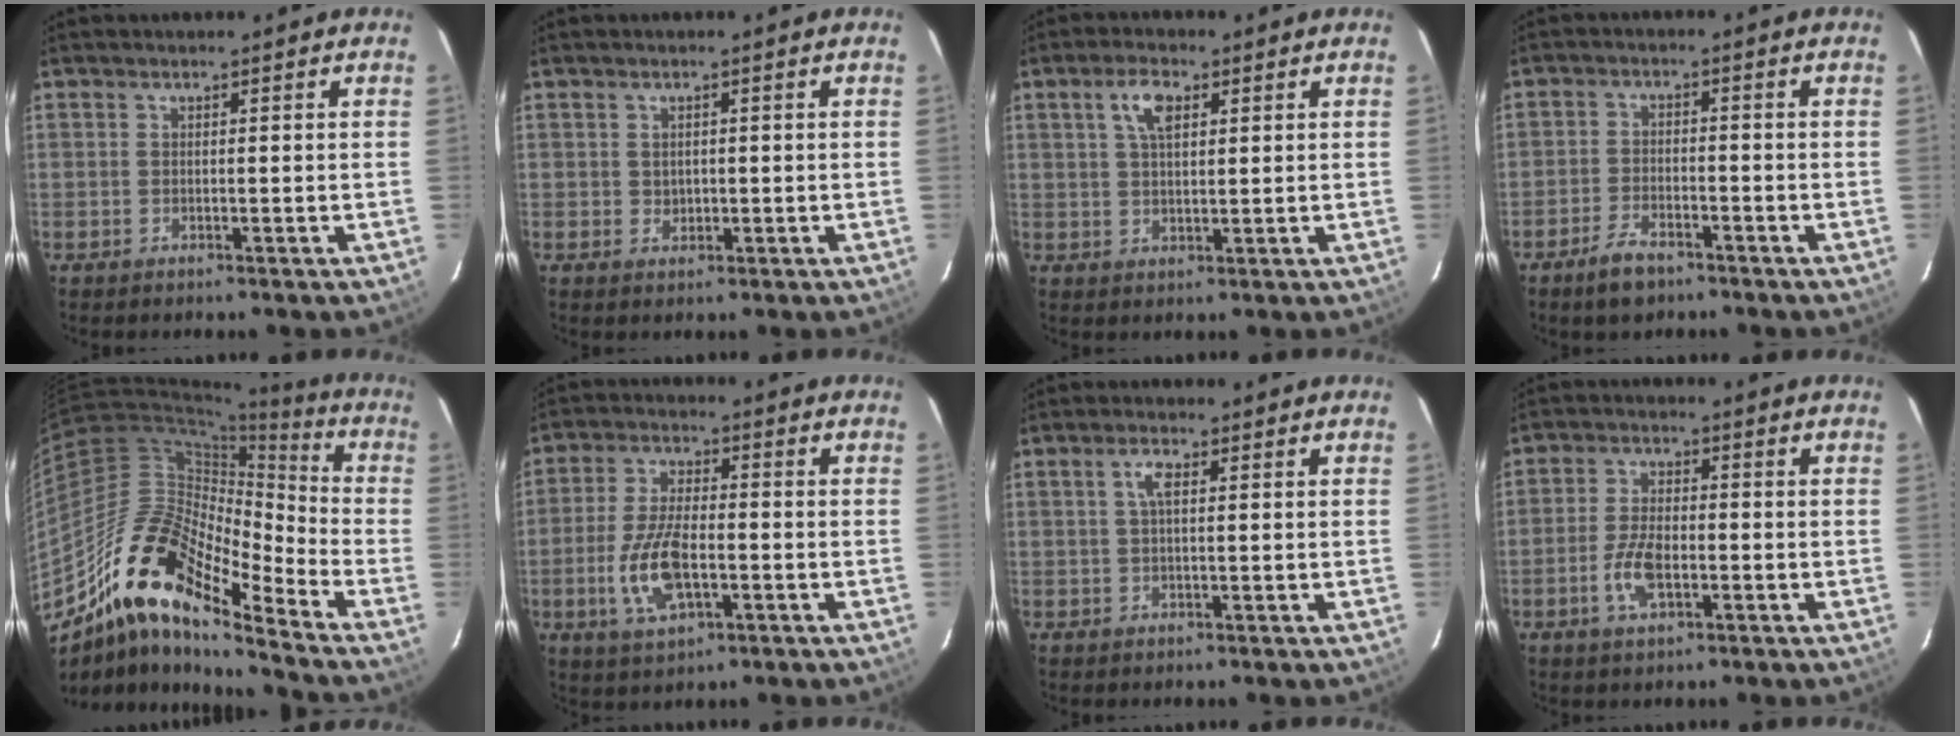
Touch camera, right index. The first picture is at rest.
{"total": 1.5, "force": [0.2, 1.5, 0.3], "torque": [-0.001, 0.001, 0.006]}
{"total": 5.1, "force": [2.1, 2.3, 4.0], "torque": [-0.074, 0.010, 0.039]}
{"total": 5.5, "force": [-4.1, 2.3, 2.9], "torque": [-0.073, 0.000, -0.071]}
{"total": 17.7, "force": [-12.7, 4.4, 11.5], "torque": [-0.189, -0.003, -0.256]}
{"total": 10.8, "force": [-3.0, 4.9, 9.1], "torque": [-0.193, -0.004, -0.053]}
{"total": 2.6, "force": [0.6, 0.8, 2.3], "torque": [-0.049, 0.007, 0.012]}
{"total": 6.5, "force": [-2.3, 3.3, 5.1], "torque": [-0.109, 0.000, -0.042]}